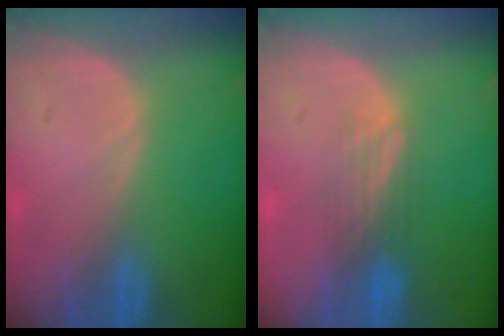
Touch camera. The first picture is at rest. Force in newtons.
{"total": 4.1, "press": 3.4, "slide": 2.3}